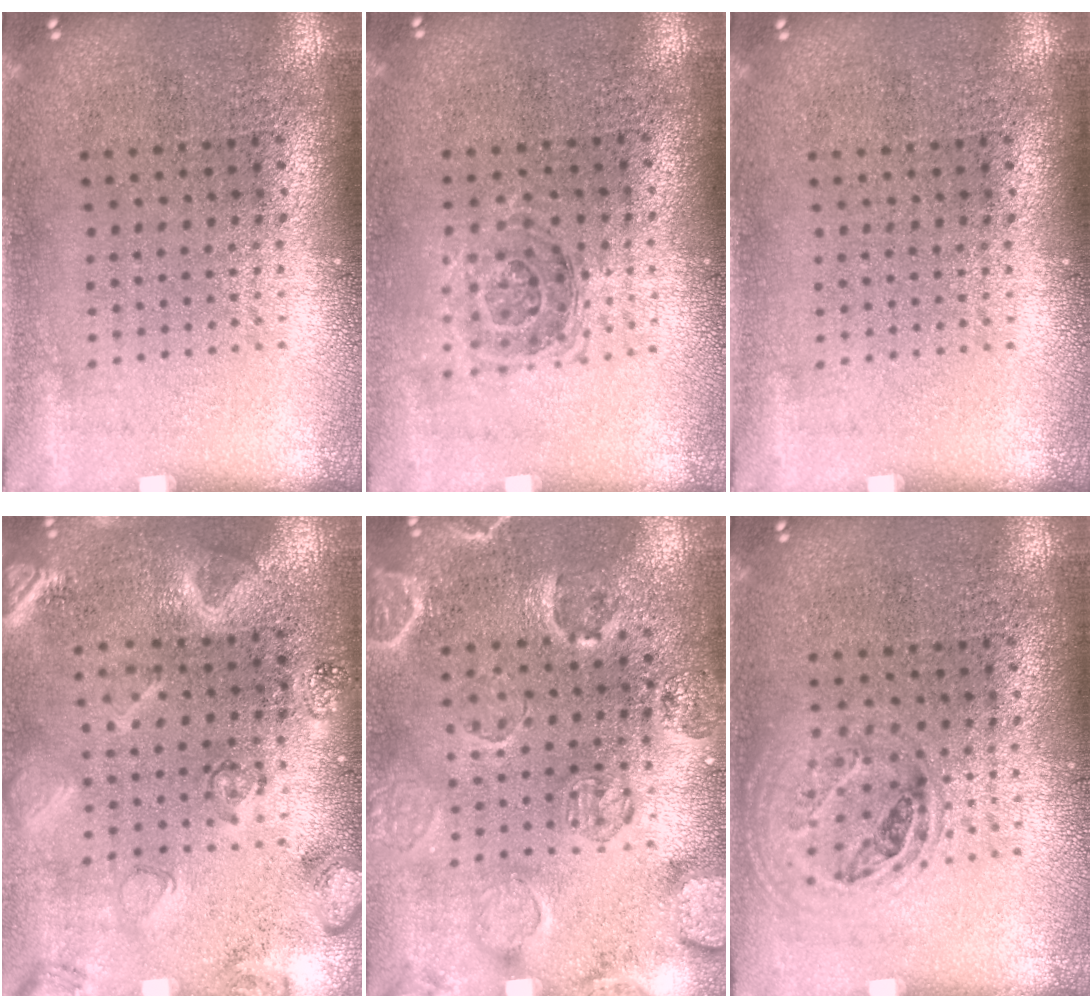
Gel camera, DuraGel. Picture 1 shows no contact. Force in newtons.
{"total": 1.1, "press": 1.0, "slide": 0.4}
{"total": 0.0}
{"total": 2.3, "press": 2.3, "slide": 0.3}
{"total": 2.4, "press": 2.1, "slide": 1.3}
{"total": 1.1, "press": 1.0, "slide": 0.5}